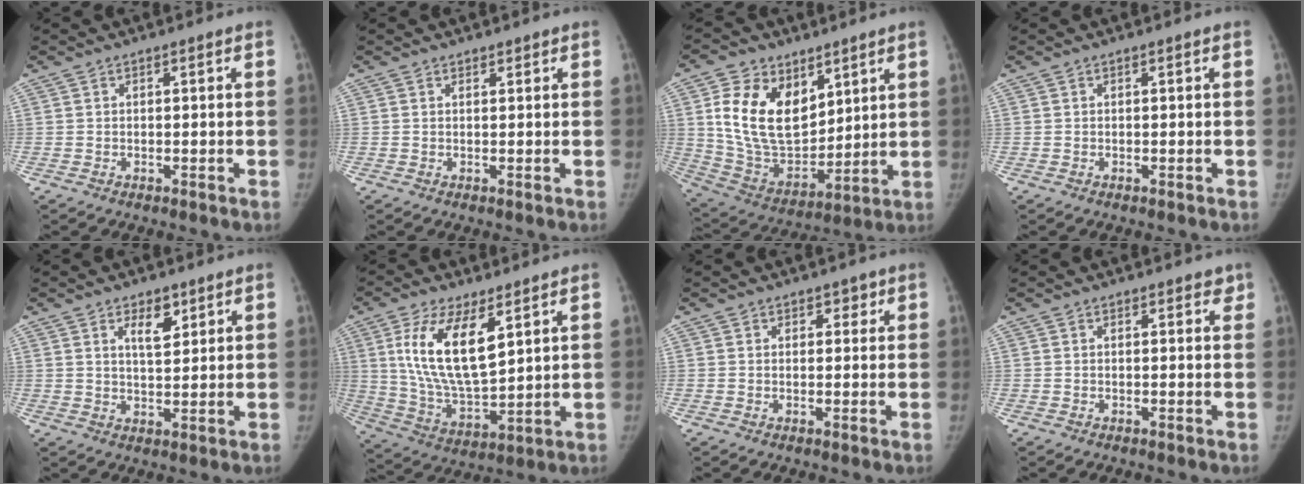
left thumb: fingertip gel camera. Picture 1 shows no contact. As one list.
[{"total": 0.9, "force": [0.8, 0.4, 0.2], "torque": [0.004, -0.006, 0.011]}, {"total": 18.3, "force": [7.2, 11.9, 12.0], "torque": [-0.179, -0.045, 0.153]}, {"total": 0.0}, {"total": 5.5, "force": [3.0, 2.7, 3.7], "torque": [-0.041, -0.021, 0.051]}, {"total": 15.7, "force": [6.2, 6.7, 12.9], "torque": [-0.230, -0.031, 0.128]}, {"total": 2.2, "force": [1.3, 1.5, 0.8], "torque": [0.014, -0.005, 0.014]}, {"total": 1.8, "force": [1.4, 0.9, 0.7], "torque": [0.012, -0.005, 0.011]}]